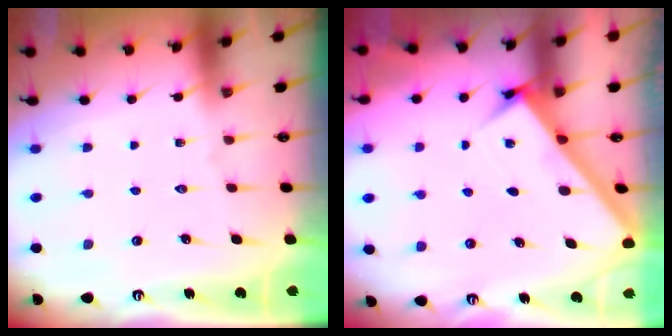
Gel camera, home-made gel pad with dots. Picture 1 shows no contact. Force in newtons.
{"total": 2.9, "press": 2.8, "slide": 0.2}